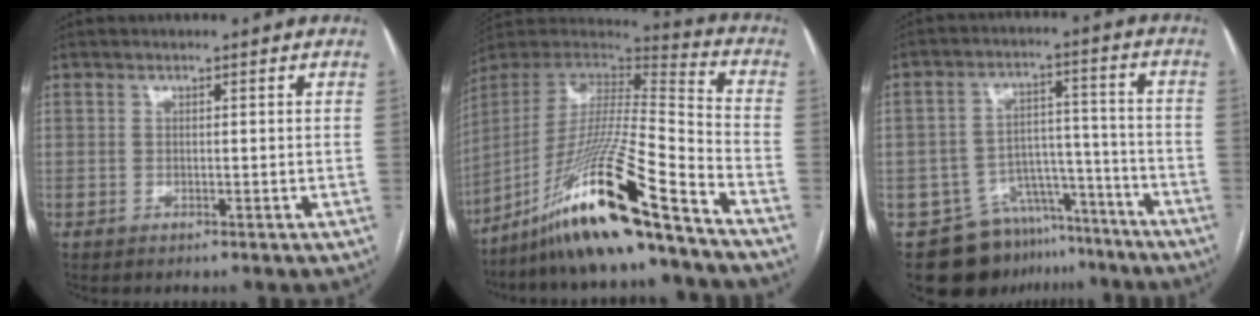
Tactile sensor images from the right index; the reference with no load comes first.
{"total": 20.4, "force": [-13.9, 0.2, 14.9], "torque": [-0.318, -0.025, -0.261]}
{"total": 13.6, "force": [-10.6, 8.1, 2.5], "torque": [-0.030, 0.053, -0.150]}